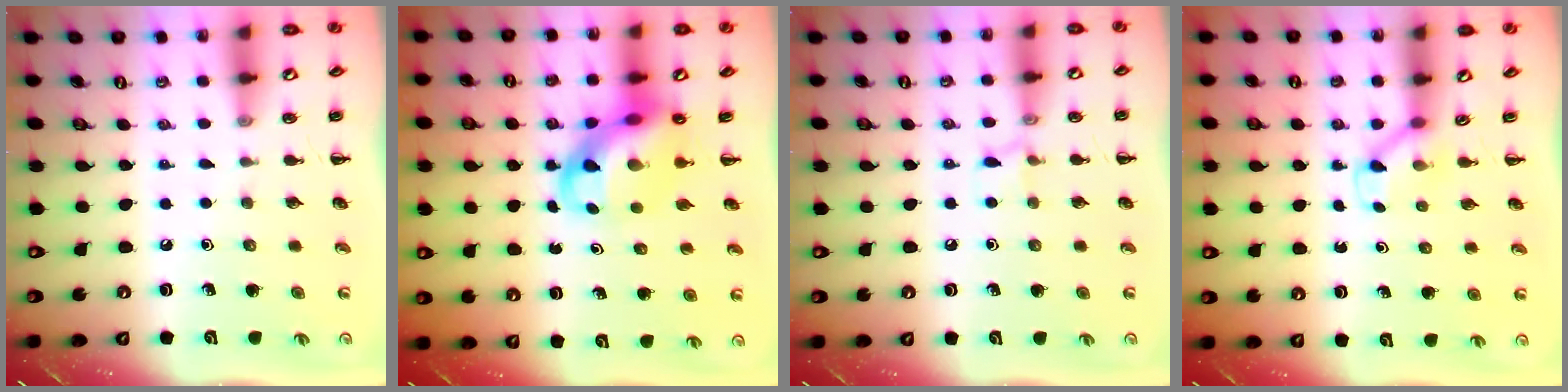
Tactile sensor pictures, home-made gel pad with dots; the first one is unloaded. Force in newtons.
{"total": 10.7, "press": 10.4, "slide": 2.6}
{"total": 5.8, "press": 5.6, "slide": 1.8}
{"total": 2.6, "press": 2.4, "slide": 0.9}